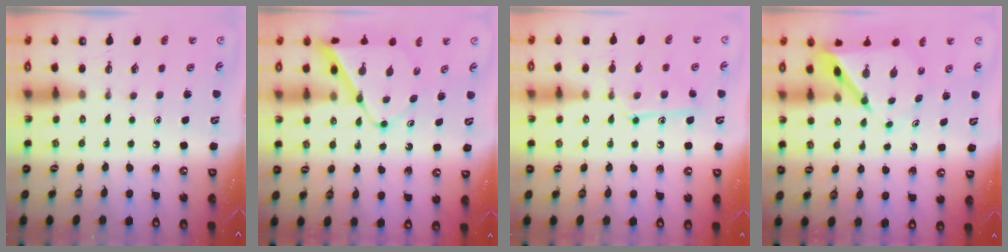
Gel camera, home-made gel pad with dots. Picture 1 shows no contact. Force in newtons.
{"total": 9.3, "press": 9.2, "slide": 0.7}
{"total": 12.3, "press": 12.3, "slide": 0.8}
{"total": 7.0, "press": 7.0, "slide": 0.6}